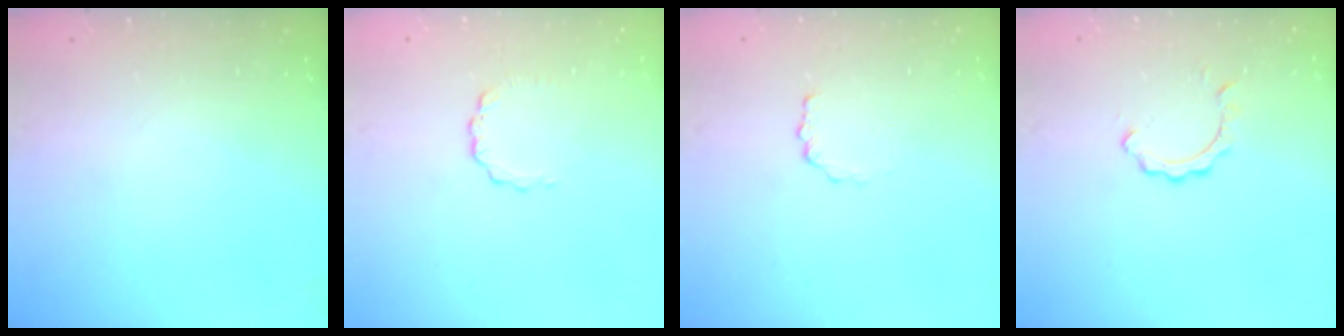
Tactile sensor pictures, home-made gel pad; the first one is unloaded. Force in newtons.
{"total": 3.8, "press": 3.8, "slide": 0.4}
{"total": 1.0, "press": 1.0, "slide": 0.2}
{"total": 2.4, "press": 2.4, "slide": 0.3}